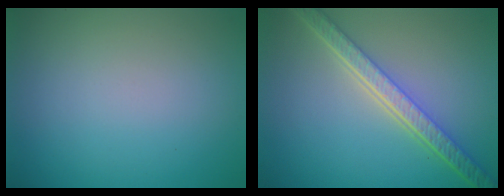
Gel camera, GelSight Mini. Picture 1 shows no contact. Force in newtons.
{"total": 5.7, "press": 4.3, "slide": 3.7}